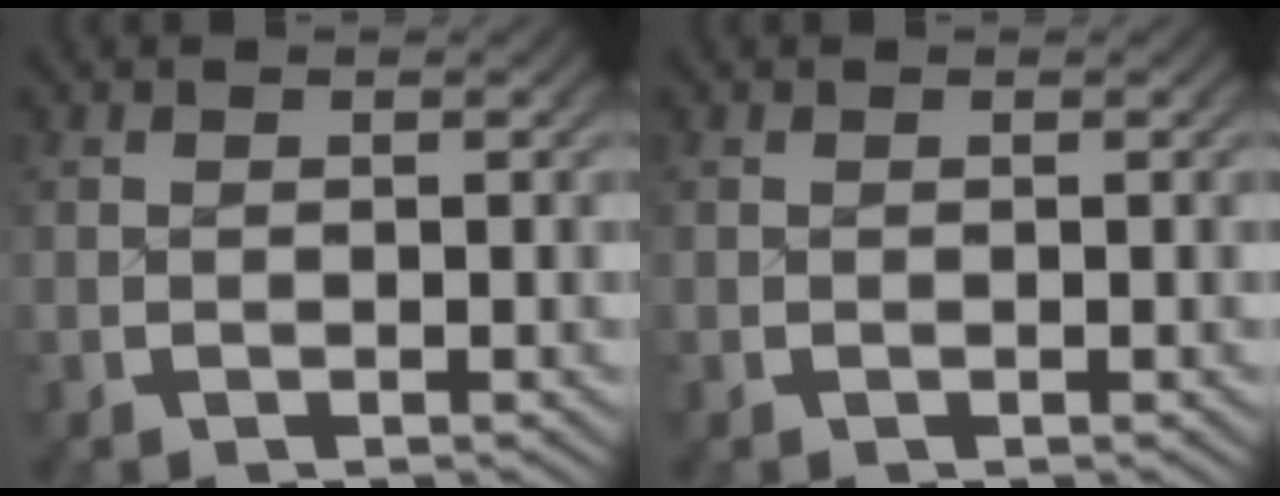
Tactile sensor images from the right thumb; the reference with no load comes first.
{"total": 0.0}